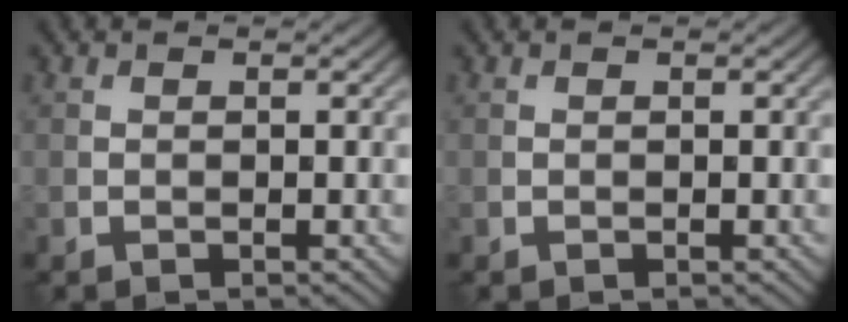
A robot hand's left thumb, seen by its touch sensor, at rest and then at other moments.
{"total": 0.0}